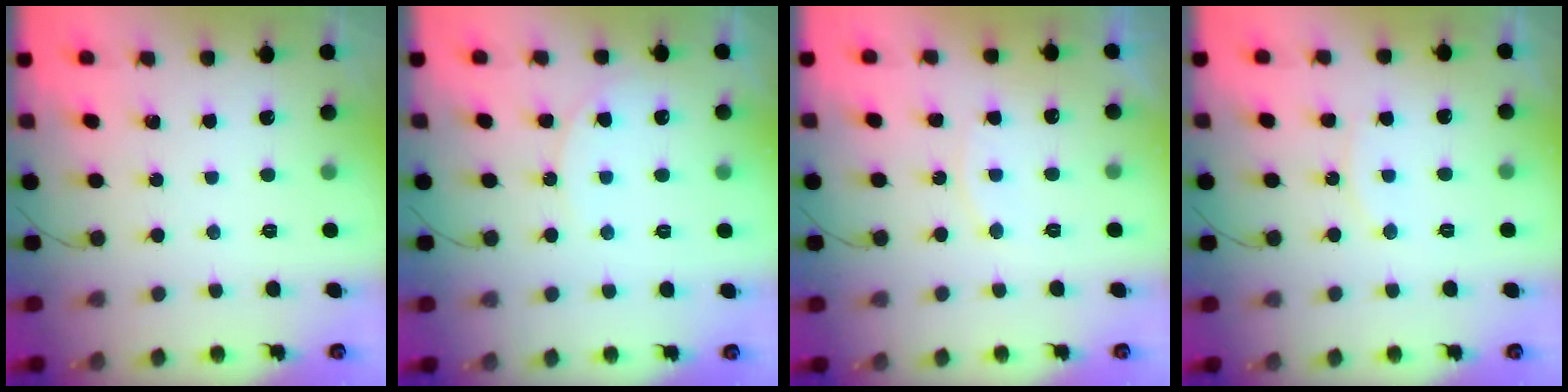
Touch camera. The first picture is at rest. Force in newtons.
{"total": 5.7, "press": 5.7, "slide": 0.7}
{"total": 6.8, "press": 6.8, "slide": 0.6}
{"total": 6.5, "press": 6.5, "slide": 0.5}